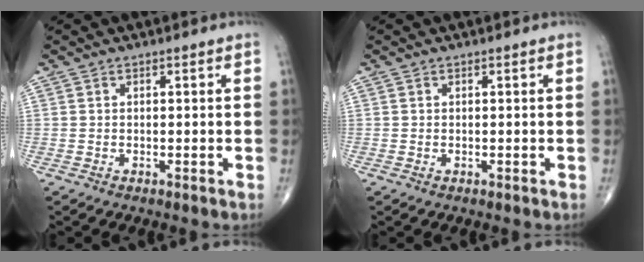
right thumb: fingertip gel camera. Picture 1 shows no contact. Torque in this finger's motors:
{"motor_torque": [-0.36, -0.04, -0.18, -0.10, -0.01]}